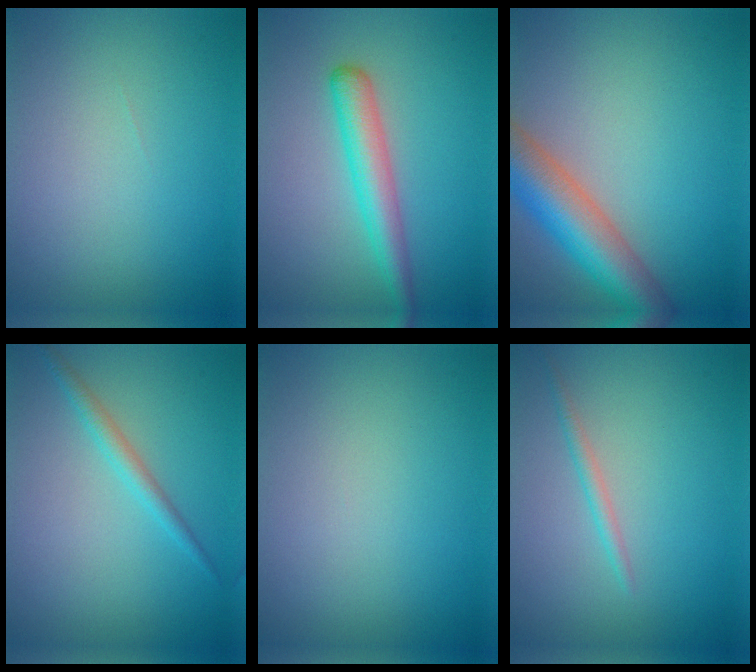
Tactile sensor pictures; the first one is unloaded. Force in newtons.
{"total": 3.3, "press": 3.3, "slide": 0.2}
{"total": 7.5, "press": 7.5, "slide": 0.3}
{"total": 1.6, "press": 1.6, "slide": 0.1}
{"total": 0.0}
{"total": 1.2, "press": 1.2, "slide": 0.0}